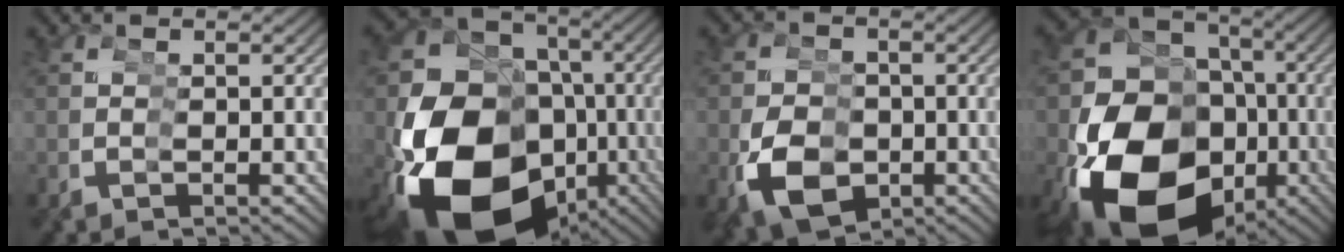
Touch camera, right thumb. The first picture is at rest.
{"total": 23.0, "force": [-5.4, 15.5, 16.1], "torque": [-0.314, -0.068, -0.049]}
{"total": 6.7, "force": [-2.3, 5.3, 3.4], "torque": [-0.074, -0.034, -0.012]}
{"total": 19.5, "force": [-4.5, 13.1, 13.7], "torque": [-0.254, -0.054, -0.040]}